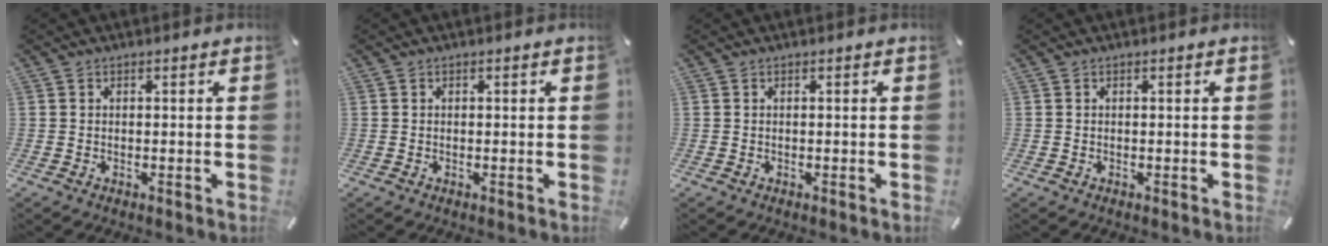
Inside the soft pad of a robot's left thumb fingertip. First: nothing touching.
{"total": 0.0}
{"total": 0.0}
{"total": 0.0}